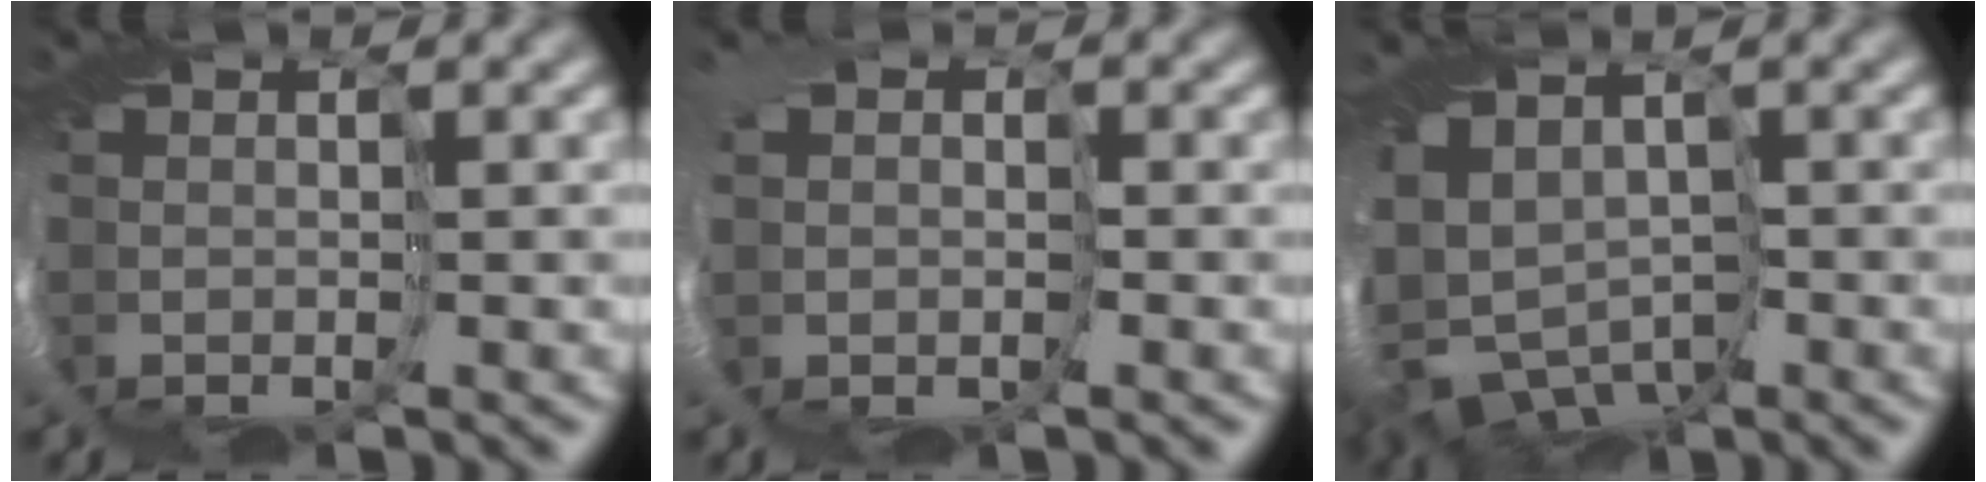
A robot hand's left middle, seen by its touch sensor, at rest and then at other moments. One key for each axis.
{"total": 2.4, "fx": 0.1, "fy": 2.3, "fz": 0.7, "tx": -0.022, "ty": -0.009, "tz": 0.002}
{"total": 5.1, "fx": -3.4, "fy": 3.2, "fz": 1.8, "tx": -0.053, "ty": -0.021, "tz": -0.067}